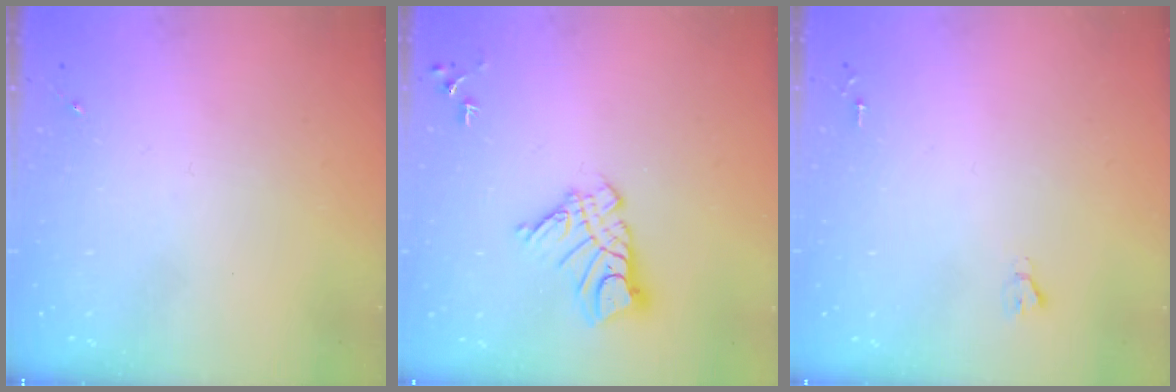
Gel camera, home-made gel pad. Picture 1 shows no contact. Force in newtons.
{"total": 11.1, "press": 11.0, "slide": 1.0}
{"total": 1.9, "press": 1.9, "slide": 0.2}